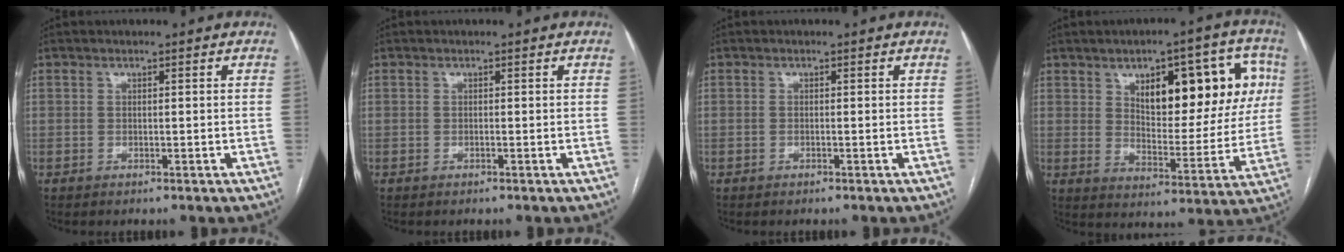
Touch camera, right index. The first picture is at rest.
{"total": 0.0}
{"total": 0.0}
{"total": 17.0, "force": [5.9, 7.1, 14.3], "torque": [-0.182, 0.024, 0.089]}